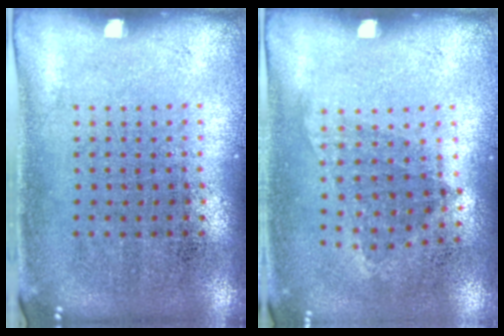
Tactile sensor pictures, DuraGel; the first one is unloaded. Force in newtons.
{"total": 0.9, "press": 0.7, "slide": 0.6}